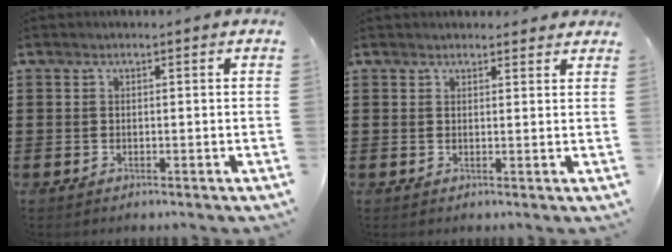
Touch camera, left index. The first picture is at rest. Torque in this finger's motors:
{"motor_torque": [1.67, -0.47, 0.40, 0.03]}